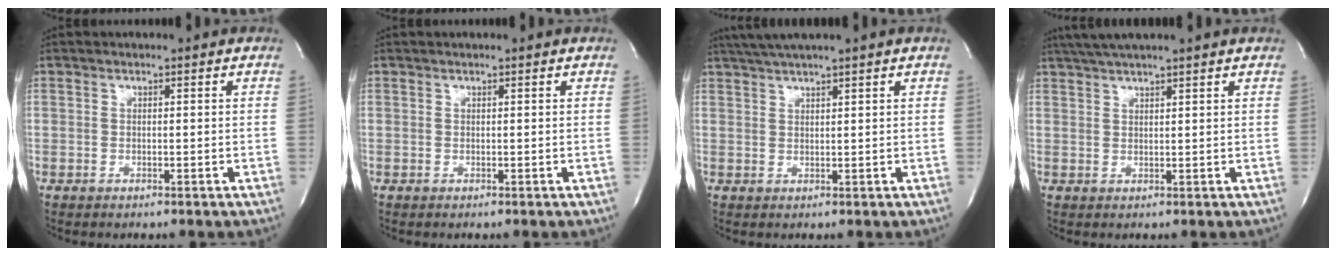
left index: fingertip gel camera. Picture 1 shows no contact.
{"total": 0.5, "force": [0.5, 0.0, 0.1], "torque": [-0.002, 0.002, 0.005]}
{"total": 4.5, "force": [3.6, -1.0, 2.5], "torque": [-0.048, 0.015, 0.069]}
{"total": 6.0, "force": [5.1, -0.7, 3.2], "torque": [-0.057, 0.026, 0.084]}